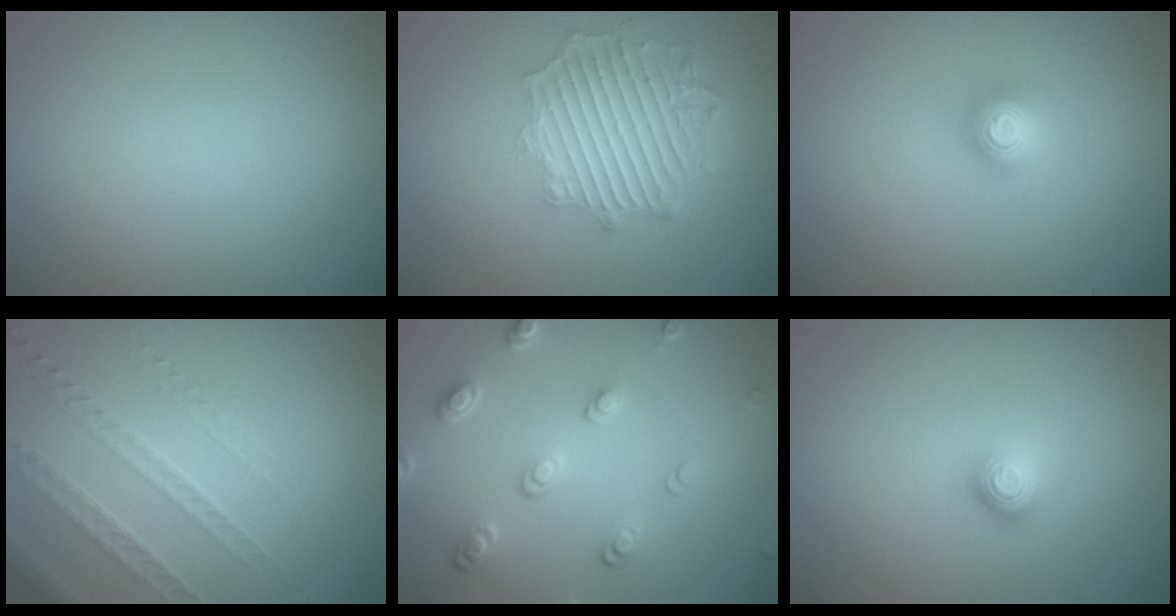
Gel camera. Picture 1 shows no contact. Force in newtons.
{"total": 6.3, "press": 4.7, "slide": 4.2}
{"total": 2.0, "press": 2.0, "slide": 0.2}
{"total": 1.9, "press": 1.7, "slide": 0.8}
{"total": 3.8, "press": 2.9, "slide": 2.4}
{"total": 1.8, "press": 1.2, "slide": 1.3}